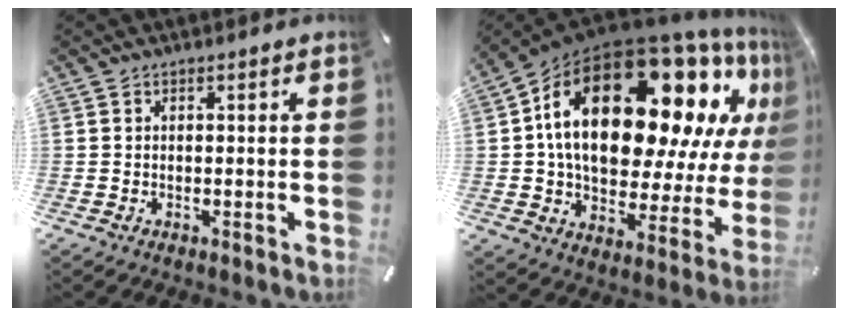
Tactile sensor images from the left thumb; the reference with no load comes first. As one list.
[{"total": 32.1, "force": [11.5, 17.4, 24.5], "torque": [-0.408, -0.072, 0.202]}]